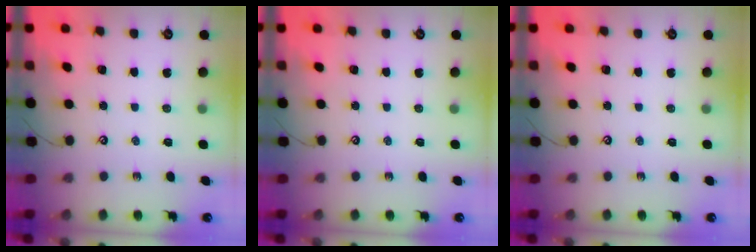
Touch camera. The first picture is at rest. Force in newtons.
{"total": 0.0}
{"total": 0.0}